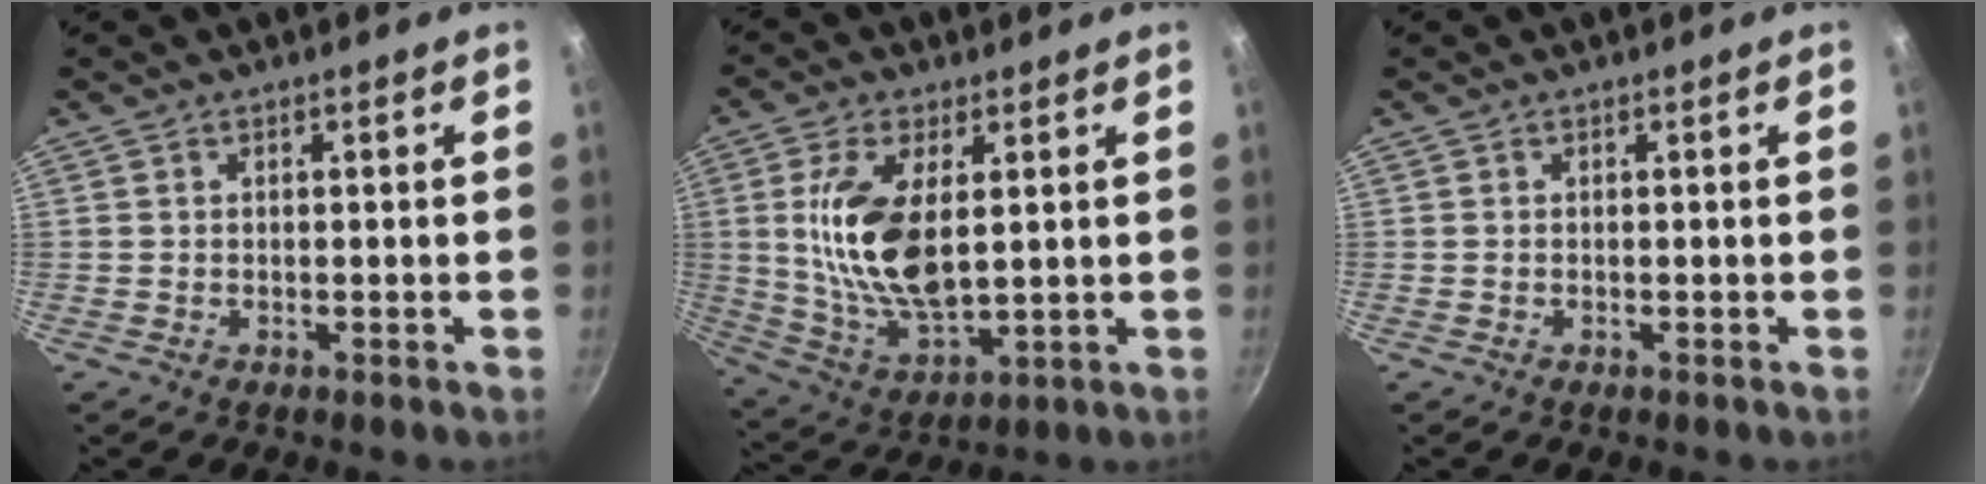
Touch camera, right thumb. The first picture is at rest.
{"total": 15.3, "force": [2.4, 7.3, 13.2], "torque": [-0.257, -0.019, 0.060]}
{"total": 0.0}